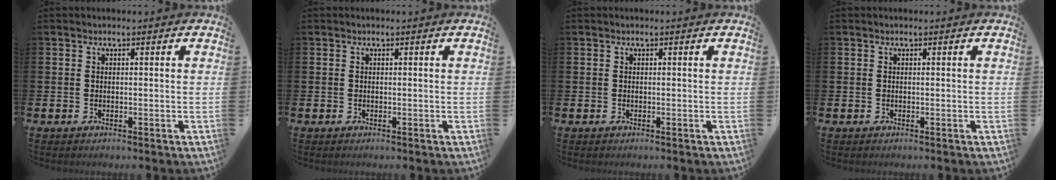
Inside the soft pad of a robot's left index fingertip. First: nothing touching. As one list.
[{"total": 0.0}, {"total": 0.0}, {"total": 0.0}]